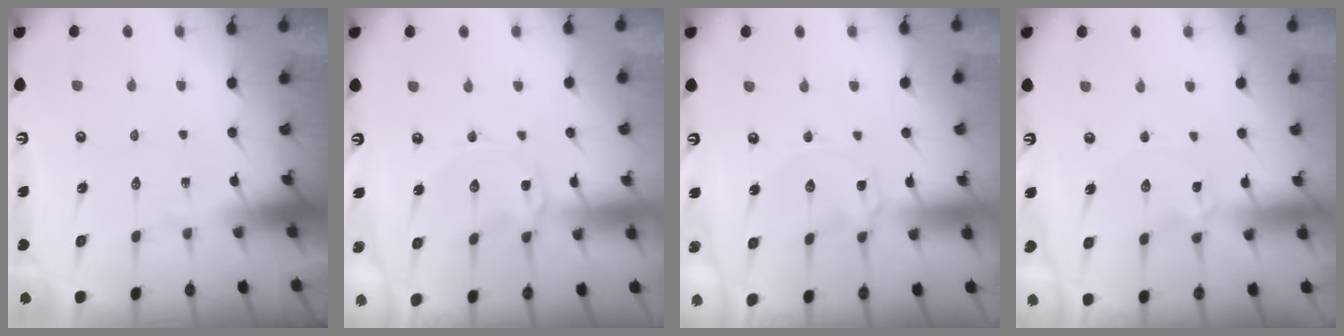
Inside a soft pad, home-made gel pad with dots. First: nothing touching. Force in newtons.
{"total": 1.1, "press": 1.1, "slide": 0.2}
{"total": 0.5, "press": 0.5, "slide": 0.1}
{"total": 1.5, "press": 1.5, "slide": 0.2}